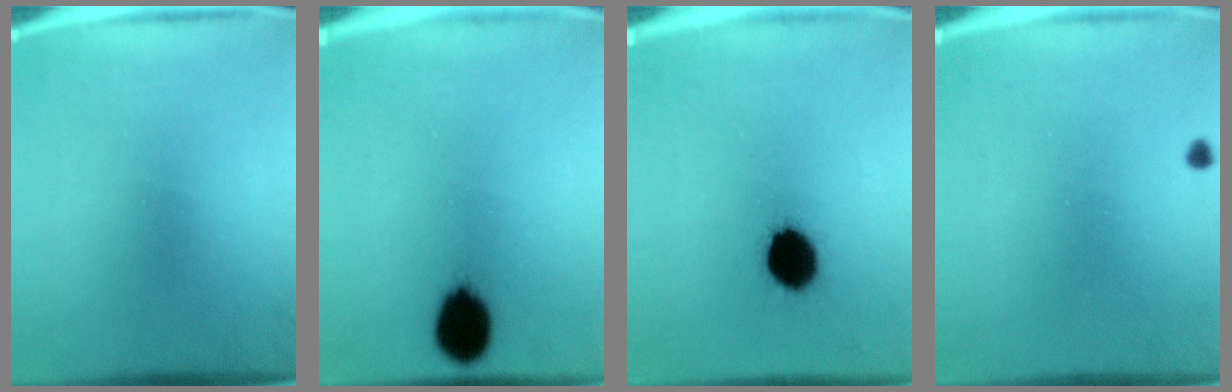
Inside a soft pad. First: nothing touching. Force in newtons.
{"total": 10.3}
{"total": 10.8}
{"total": 0.7}